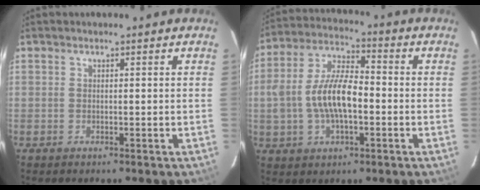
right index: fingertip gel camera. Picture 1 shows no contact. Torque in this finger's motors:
{"motor_torque": [0.55, -0.12, 0.71, 0.21]}